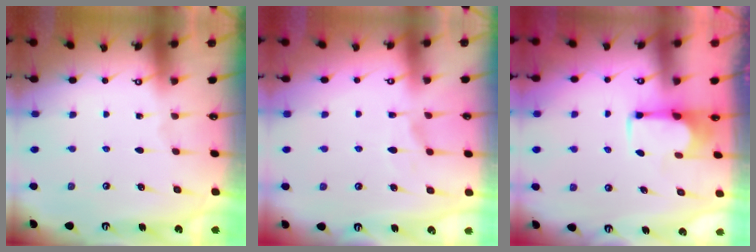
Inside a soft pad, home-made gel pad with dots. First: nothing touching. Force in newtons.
{"total": 1.2, "press": 0.0, "slide": 1.2}
{"total": 1.8, "press": 1.6, "slide": 0.8}